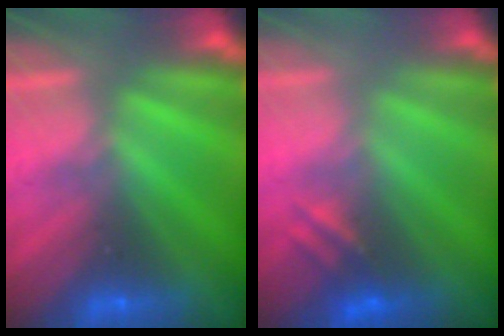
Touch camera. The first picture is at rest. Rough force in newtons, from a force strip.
{"total": 2.6}